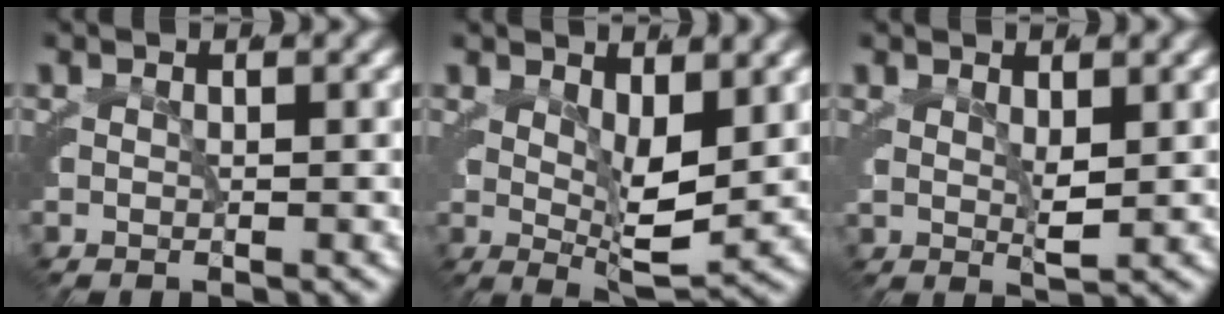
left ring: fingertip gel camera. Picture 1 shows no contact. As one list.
[{"total": 4.0, "force": [1.4, 0.7, 3.7], "torque": [-0.041, -0.015, 0.030]}, {"total": 1.8, "force": [1.0, -0.1, 1.5], "torque": [-0.016, -0.008, 0.023]}]